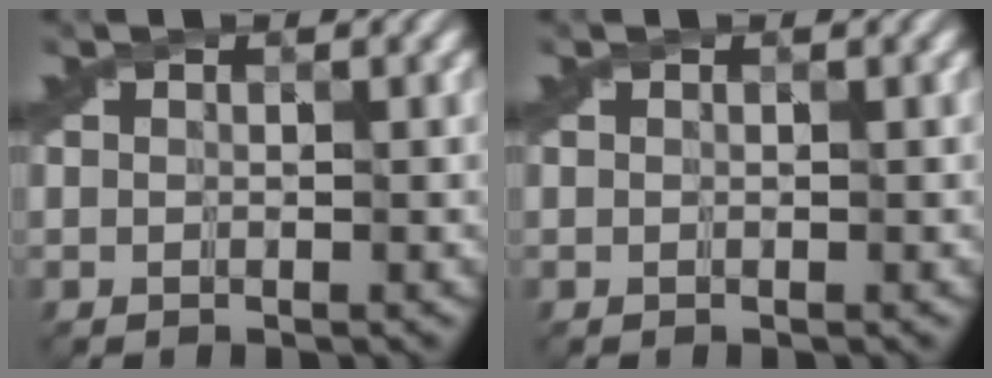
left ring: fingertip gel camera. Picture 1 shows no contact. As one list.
[{"total": 0.0}]